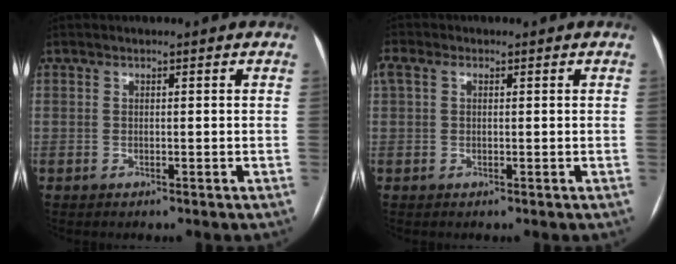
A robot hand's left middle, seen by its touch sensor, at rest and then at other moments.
{"total": 3.4, "force": [1.3, 2.2, 2.3], "torque": [-0.075, 0.038, 0.035]}